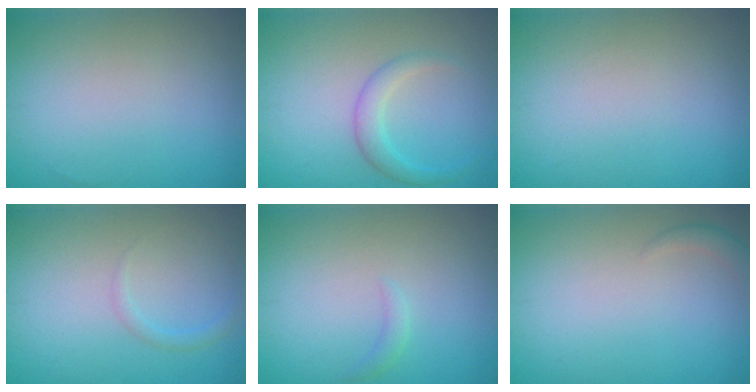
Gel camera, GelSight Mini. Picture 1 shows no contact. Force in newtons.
{"total": 2.1, "press": 2.1, "slide": 0.1}
{"total": 0.0}
{"total": 1.0, "press": 1.0, "slide": 0.1}
{"total": 0.8, "press": 0.8, "slide": 0.1}
{"total": 1.1, "press": 1.1, "slide": 0.1}